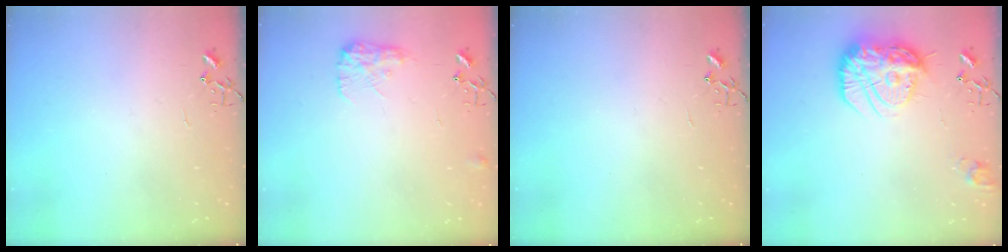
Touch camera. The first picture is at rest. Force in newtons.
{"total": 9.5, "press": 9.5, "slide": 0.3}
{"total": 0.0}
{"total": 19.1, "press": 19.1, "slide": 1.1}